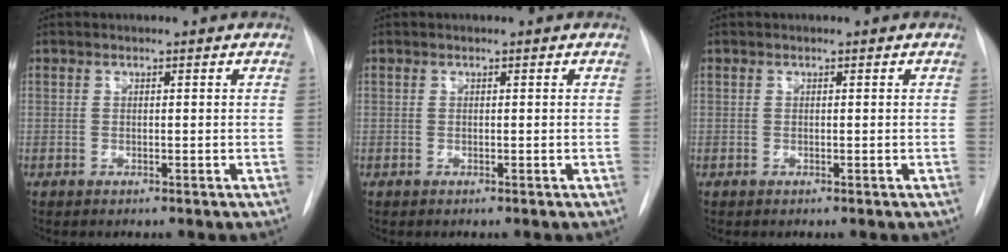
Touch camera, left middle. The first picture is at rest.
{"total": 0.0}
{"total": 0.0}